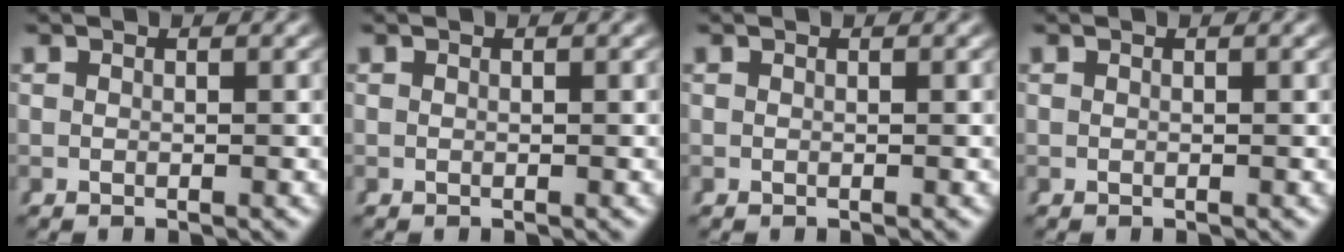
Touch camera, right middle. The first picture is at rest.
{"total": 0.0}
{"total": 0.0}
{"total": 0.0}